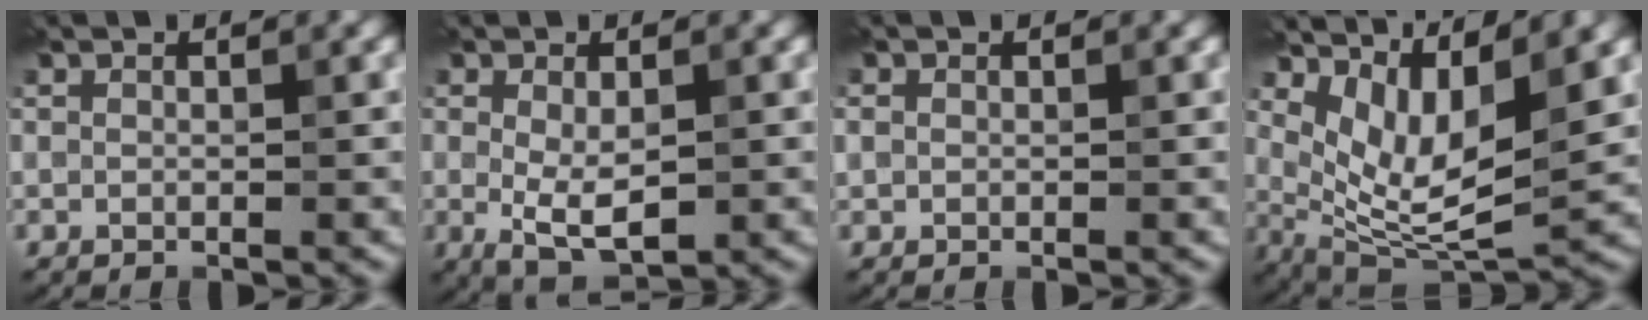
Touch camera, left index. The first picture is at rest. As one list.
[{"total": 4.4, "force": [-0.4, 2.1, 3.8], "torque": [-0.072, -0.008, -0.002]}, {"total": 0.7, "force": [0.1, 0.6, 0.2], "torque": [0.000, 0.001, 0.000]}, {"total": 7.3, "force": [2.9, 3.0, 6.0], "torque": [-0.120, -0.017, 0.059]}]